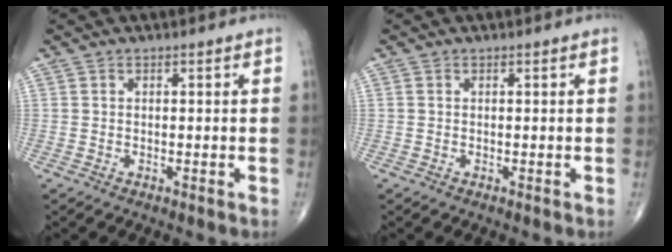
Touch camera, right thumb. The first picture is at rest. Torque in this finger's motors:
{"motor_torque": [-0.46, -0.03, -0.08, 0.12, 0.01]}